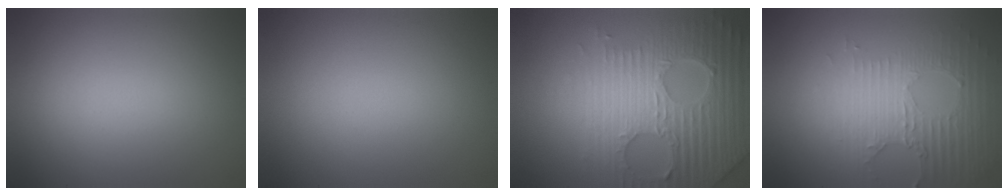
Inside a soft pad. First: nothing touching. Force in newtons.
{"total": 0.0}
{"total": 7.3, "press": 7.0, "slide": 1.8}
{"total": 3.5, "press": 3.3, "slide": 1.3}